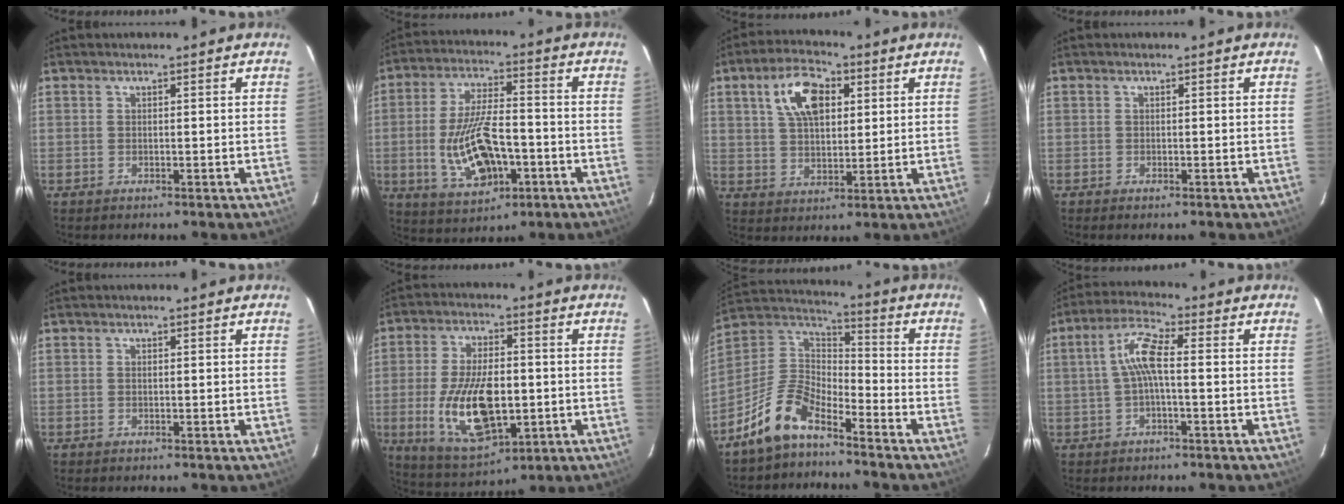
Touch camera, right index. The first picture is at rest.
{"total": 14.1, "force": [-3.9, 6.4, 11.9], "torque": [-0.245, -0.006, -0.054]}
{"total": 10.6, "force": [3.9, 5.7, 8.0], "torque": [-0.151, 0.026, 0.072]}
{"total": 0.5, "force": [-0.4, 0.1, 0.3], "torque": [-0.006, -0.001, -0.008]}
{"total": 0.0}
{"total": 16.5, "force": [-2.8, 8.2, 14.1], "torque": [-0.278, -0.016, -0.034]}
{"total": 11.3, "force": [-8.2, 4.4, 6.3], "torque": [-0.150, 0.025, -0.166]}
{"total": 6.4, "force": [-0.3, 1.4, 6.2], "torque": [-0.134, 0.017, -0.006]}